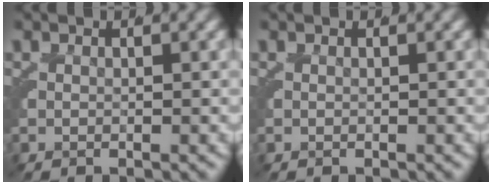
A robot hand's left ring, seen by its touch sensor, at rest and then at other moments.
{"total": 0.0}